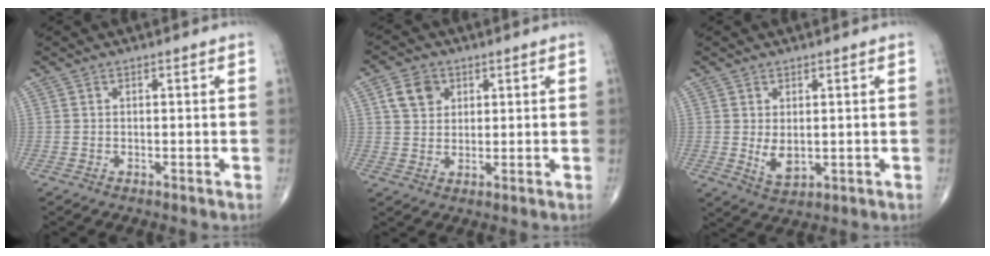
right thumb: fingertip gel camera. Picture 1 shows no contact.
{"total": 5.6, "force": [2.3, 4.3, 2.7], "torque": [-0.029, -0.004, 0.041]}
{"total": 4.0, "force": [0.2, 2.2, 3.3], "torque": [-0.050, -0.011, 0.015]}